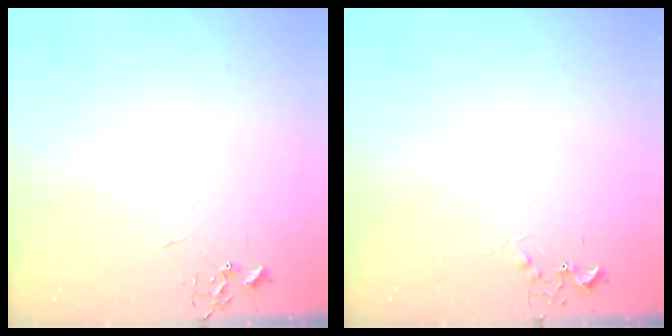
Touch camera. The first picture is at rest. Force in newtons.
{"total": 6.6, "press": 6.6, "slide": 0.8}